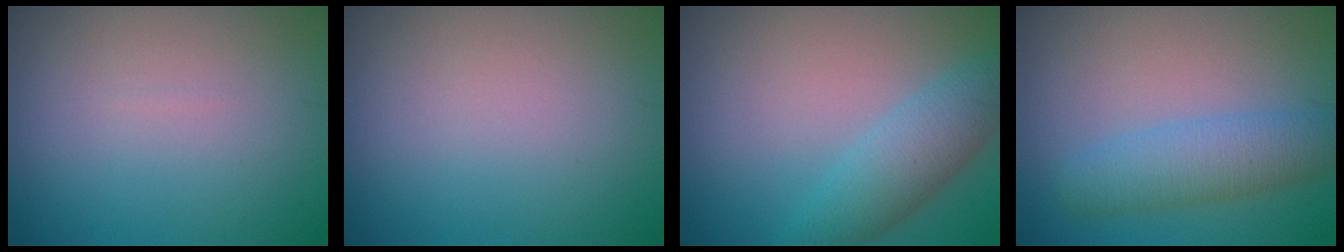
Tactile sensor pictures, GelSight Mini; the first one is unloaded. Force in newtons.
{"total": 0.0}
{"total": 4.0, "press": 4.0, "slide": 0.1}
{"total": 3.9, "press": 3.9, "slide": 0.1}